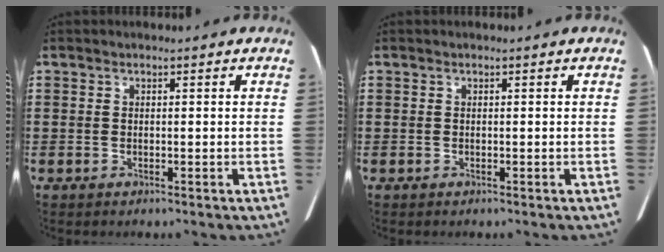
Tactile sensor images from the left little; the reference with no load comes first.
{"total": 0.0}